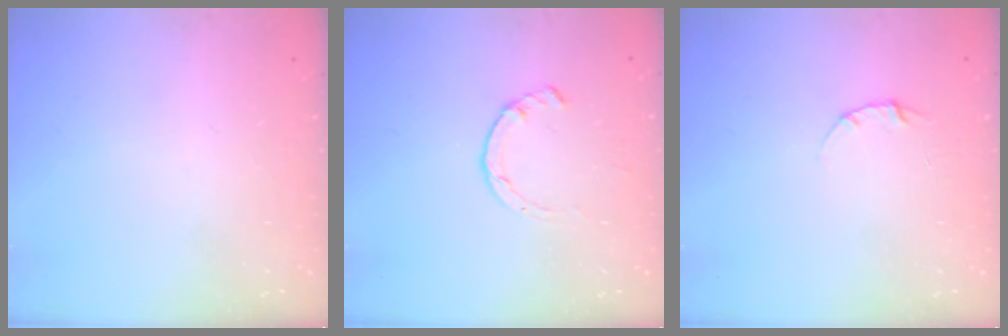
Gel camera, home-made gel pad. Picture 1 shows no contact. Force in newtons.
{"total": 2.8, "press": 2.8, "slide": 0.4}
{"total": 3.3, "press": 3.2, "slide": 0.3}